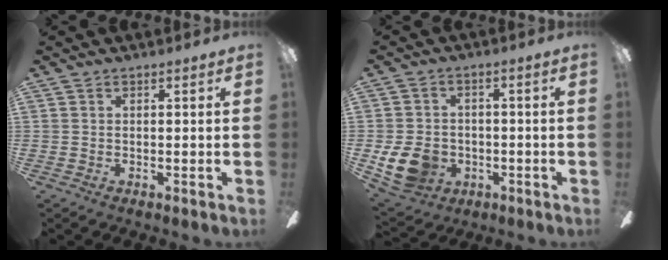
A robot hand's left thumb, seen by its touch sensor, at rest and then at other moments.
{"total": 10.6, "force": [-3.3, 8.3, 5.7], "torque": [-0.136, 0.015, -0.059]}